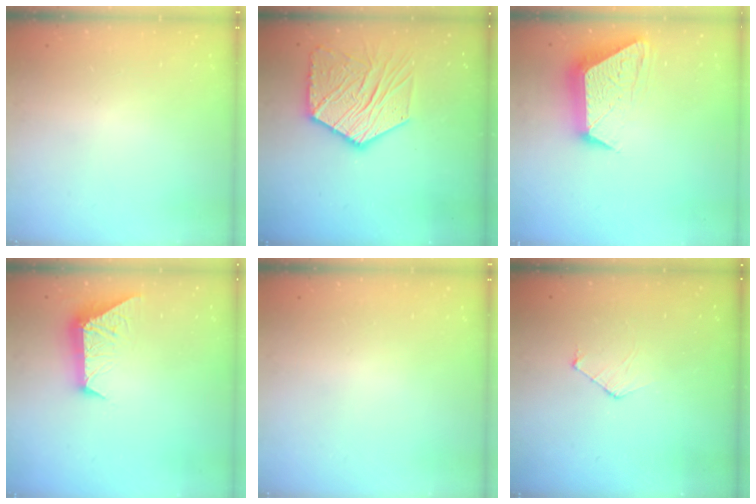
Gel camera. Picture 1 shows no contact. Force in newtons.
{"total": 17.4, "press": 17.4, "slide": 1.5}
{"total": 13.4, "press": 13.4, "slide": 0.9}
{"total": 10.7, "press": 10.7, "slide": 0.6}
{"total": 0.0}
{"total": 5.5, "press": 5.5, "slide": 0.5}